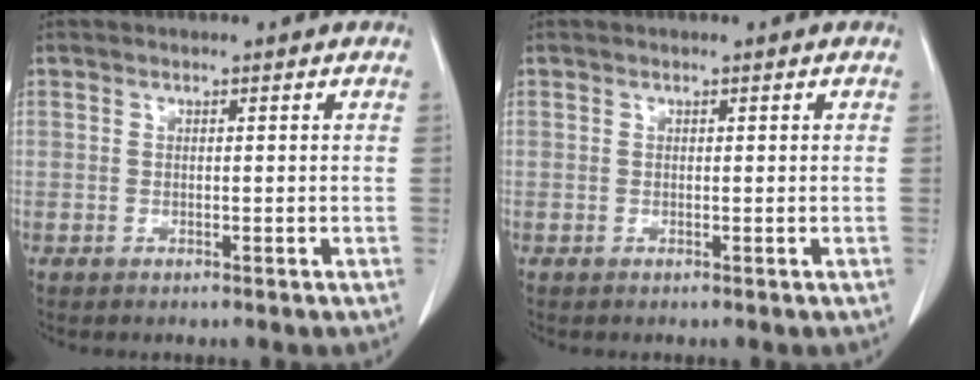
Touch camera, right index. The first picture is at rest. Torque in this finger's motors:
{"motor_torque": [0.03, -0.02, 0.04, 0.01]}